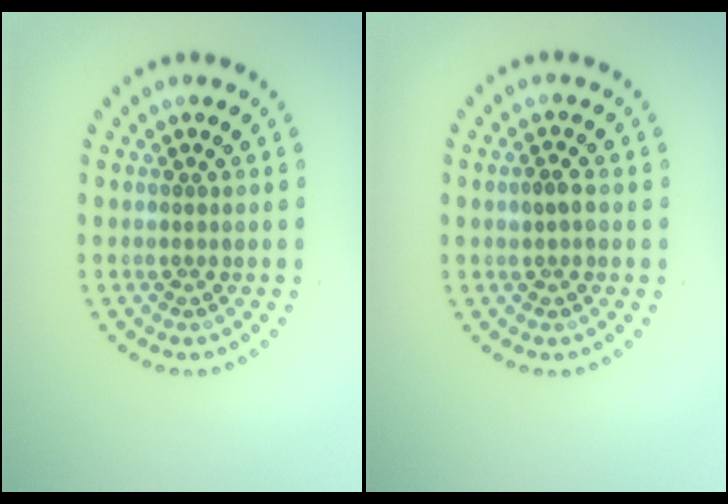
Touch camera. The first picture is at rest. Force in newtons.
{"total": 1.4, "press": 1.4, "slide": 0.1}